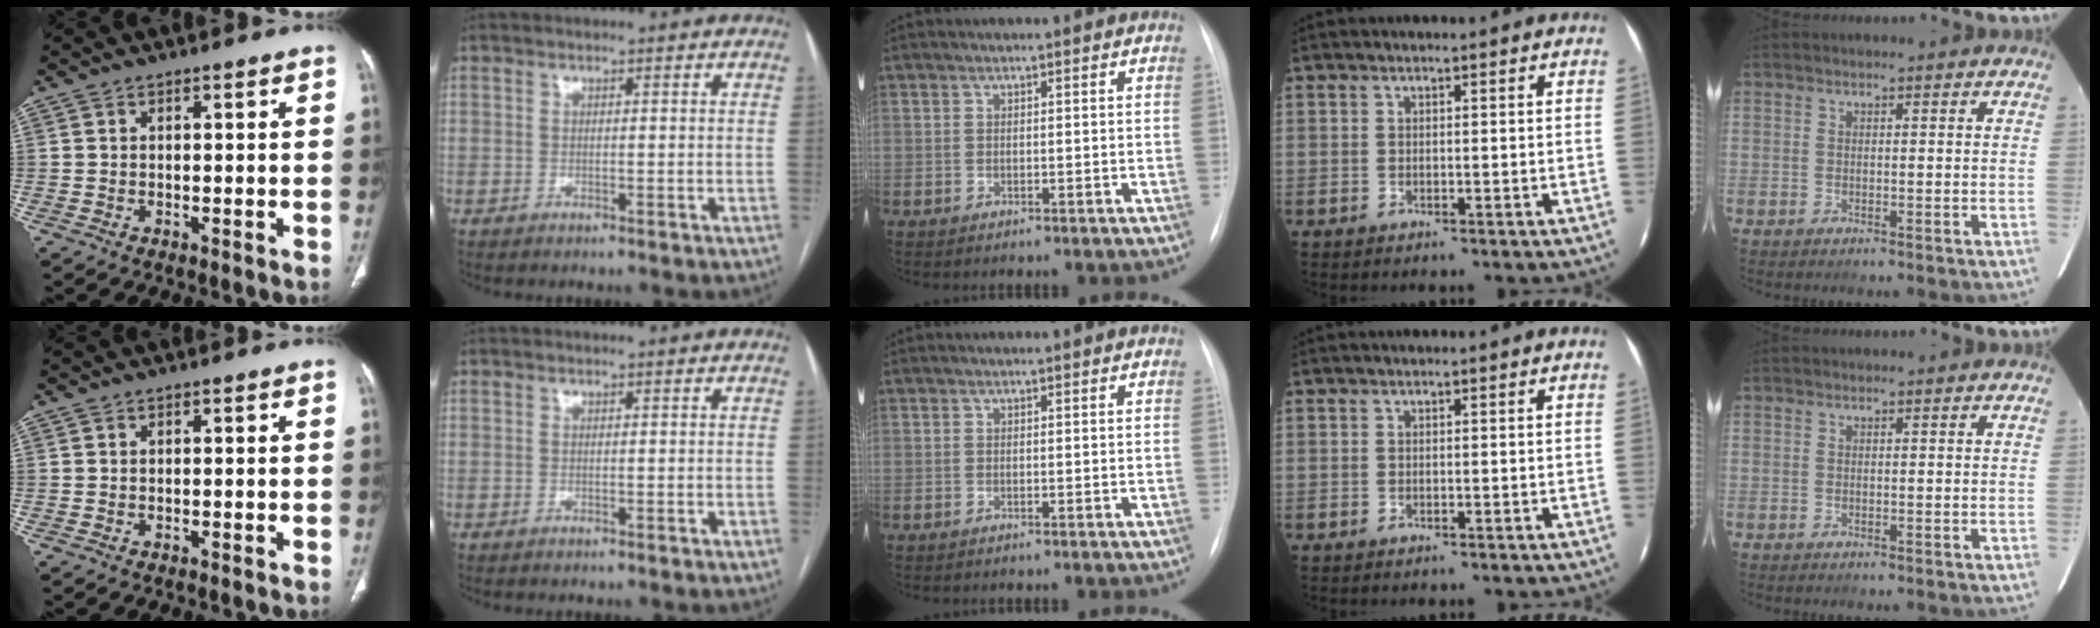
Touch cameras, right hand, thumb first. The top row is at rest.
{}